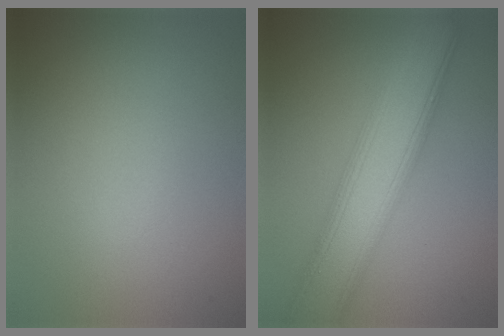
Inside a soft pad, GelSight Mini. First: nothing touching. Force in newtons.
{"total": 8.4, "press": 8.4, "slide": 0.3}